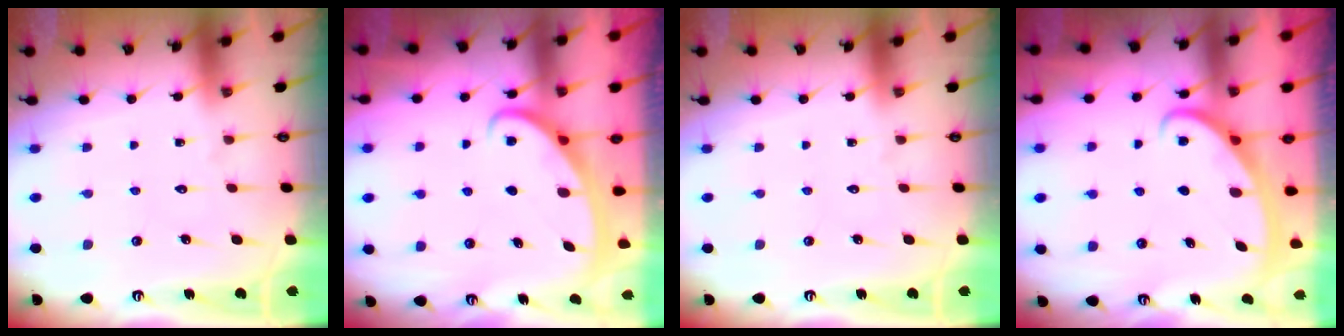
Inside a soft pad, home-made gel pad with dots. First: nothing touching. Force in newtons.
{"total": 2.7, "press": 2.7, "slide": 0.4}
{"total": 0.0}
{"total": 2.7, "press": 2.6, "slide": 0.4}